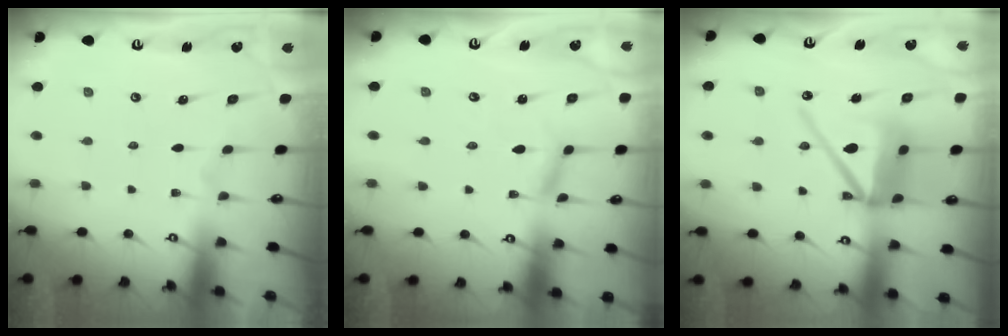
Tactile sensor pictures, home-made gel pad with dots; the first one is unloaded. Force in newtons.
{"total": 2.3, "press": 2.3, "slide": 0.2}
{"total": 14.9, "press": 14.8, "slide": 2.0}